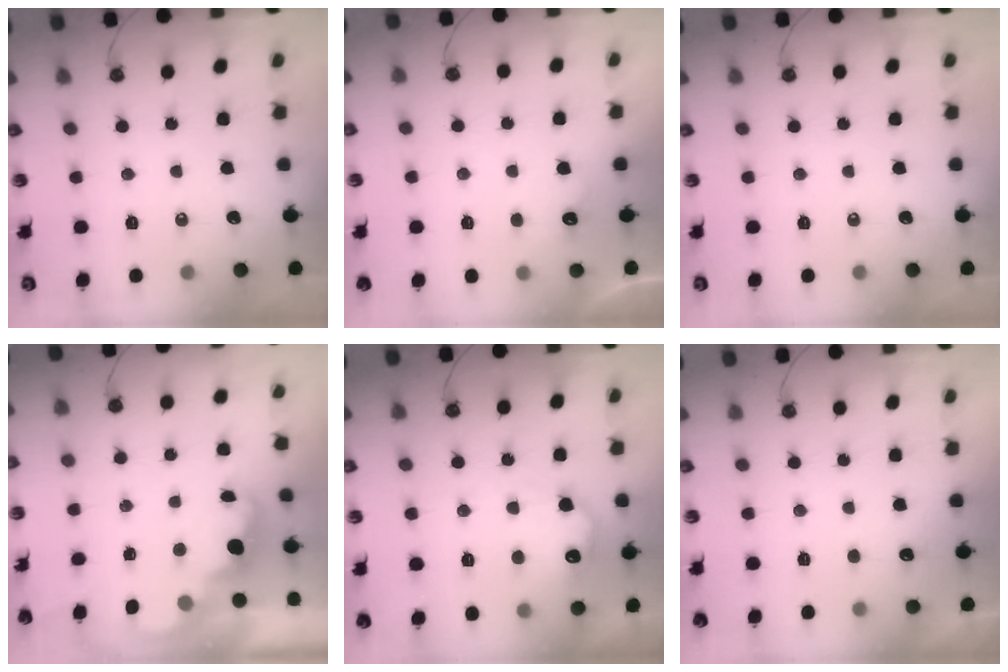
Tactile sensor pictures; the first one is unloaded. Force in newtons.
{"total": 7.3, "press": 7.2, "slide": 1.3}
{"total": 0.0}
{"total": 2.4, "press": 2.4, "slide": 0.5}
{"total": 11.5, "press": 11.5, "slide": 0.6}
{"total": 3.0, "press": 2.9, "slide": 1.0}